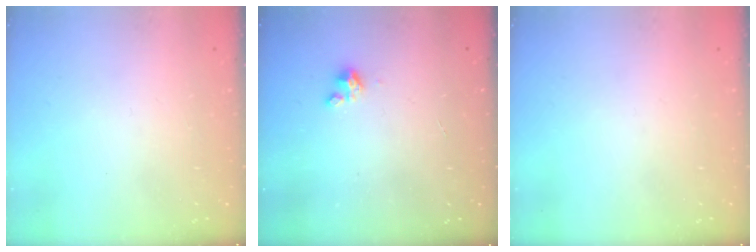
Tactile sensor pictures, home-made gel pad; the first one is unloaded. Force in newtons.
{"total": 1.9, "press": 1.9, "slide": 0.1}
{"total": 0.0}